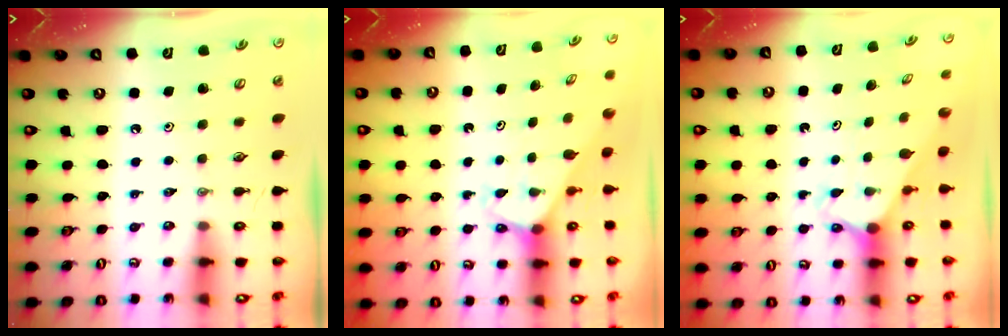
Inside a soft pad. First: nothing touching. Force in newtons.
{"total": 2.5, "press": 2.5, "slide": 0.2}
{"total": 2.3, "press": 2.3, "slide": 0.2}